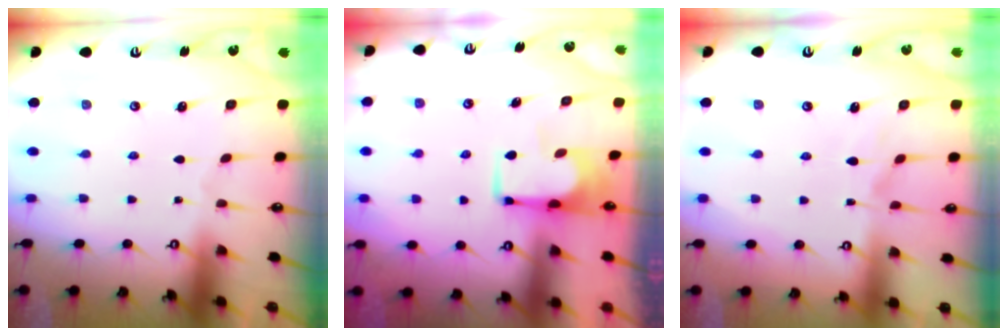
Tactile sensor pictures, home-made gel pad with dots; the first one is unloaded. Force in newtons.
{"total": 3.5, "press": 3.4, "slide": 0.4}
{"total": 4.3, "press": 4.1, "slide": 1.2}